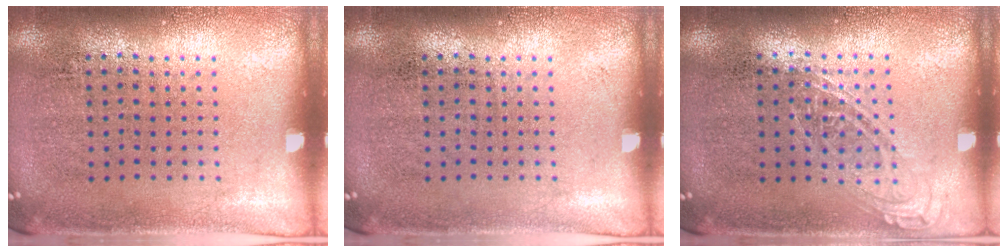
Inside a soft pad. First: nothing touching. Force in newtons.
{"total": 0.0}
{"total": 0.8, "press": 0.8, "slide": 0.1}